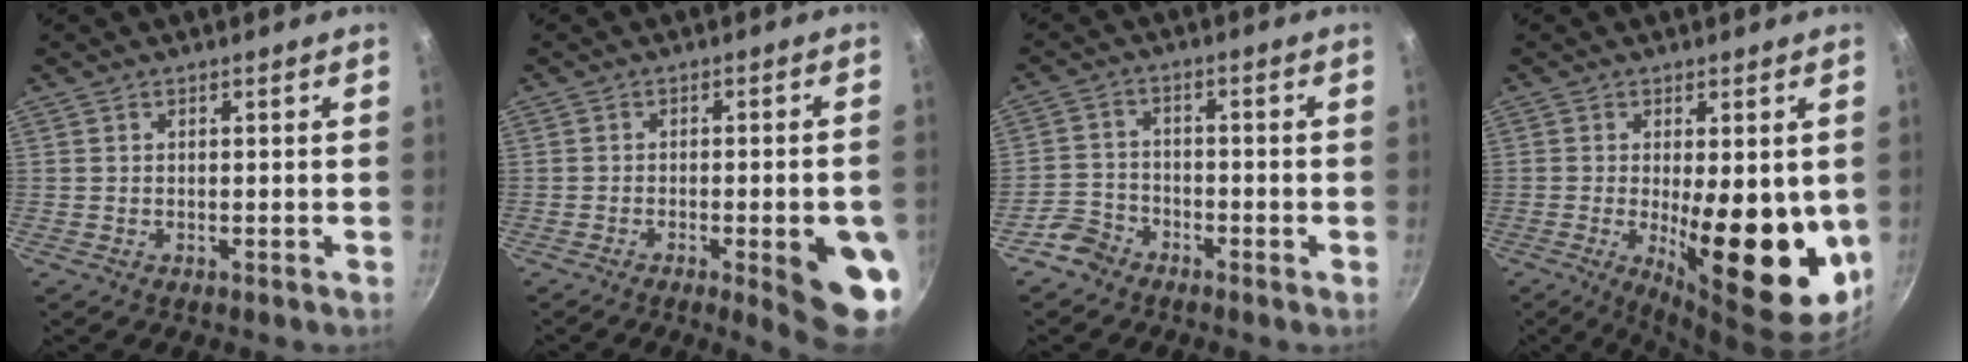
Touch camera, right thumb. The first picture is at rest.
{"total": 11.3, "force": [-3.3, 2.7, 10.4], "torque": [-0.106, 0.011, -0.037]}
{"total": 4.5, "force": [-3.4, 2.8, 0.9], "torque": [-0.009, 0.037, -0.070]}
{"total": 18.1, "force": [-1.8, 6.6, 16.8], "torque": [-0.208, -0.023, -0.011]}